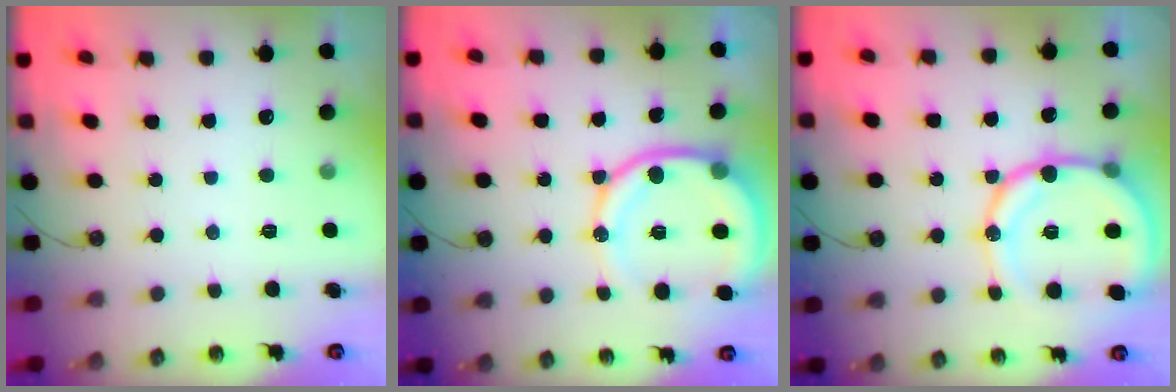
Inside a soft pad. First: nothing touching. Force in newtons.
{"total": 14.6, "press": 14.4, "slide": 2.0}
{"total": 16.7, "press": 16.4, "slide": 3.4}